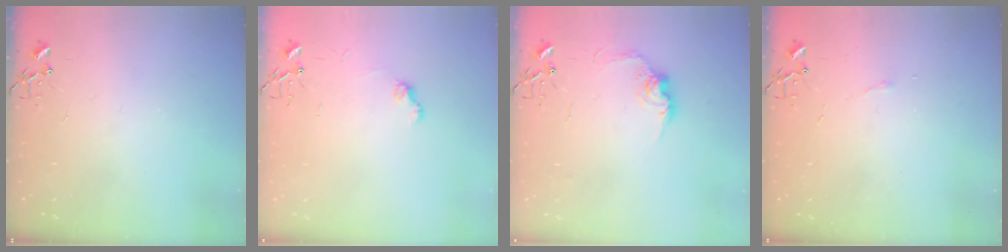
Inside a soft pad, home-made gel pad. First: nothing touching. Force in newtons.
{"total": 6.9, "press": 6.9, "slide": 0.7}
{"total": 10.1, "press": 10.0, "slide": 0.5}
{"total": 3.3, "press": 3.2, "slide": 0.6}